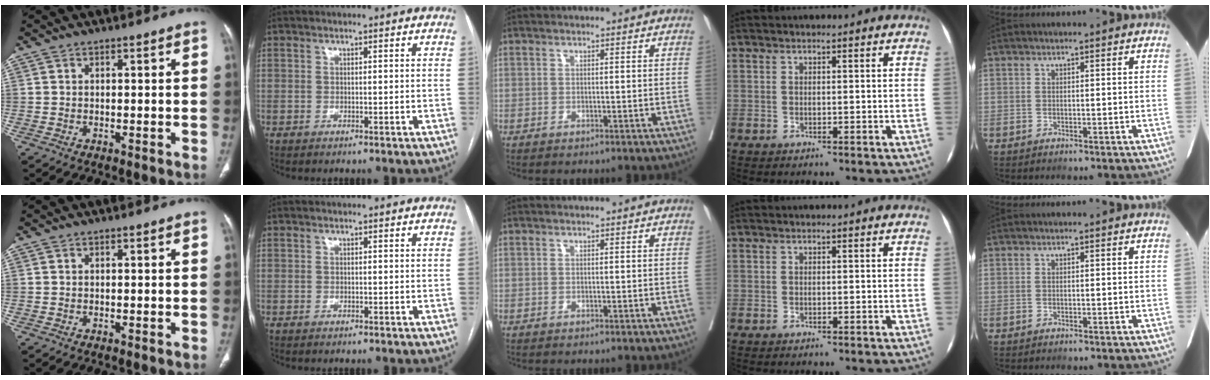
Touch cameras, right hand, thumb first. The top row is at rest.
{}